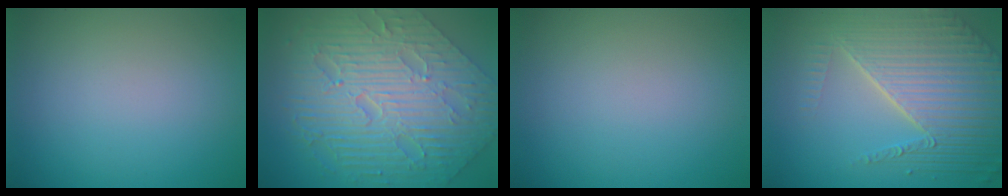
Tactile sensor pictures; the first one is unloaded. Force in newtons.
{"total": 10.7, "press": 7.2, "slide": 8.0}
{"total": 0.0}
{"total": 8.3, "press": 5.6, "slide": 6.1}